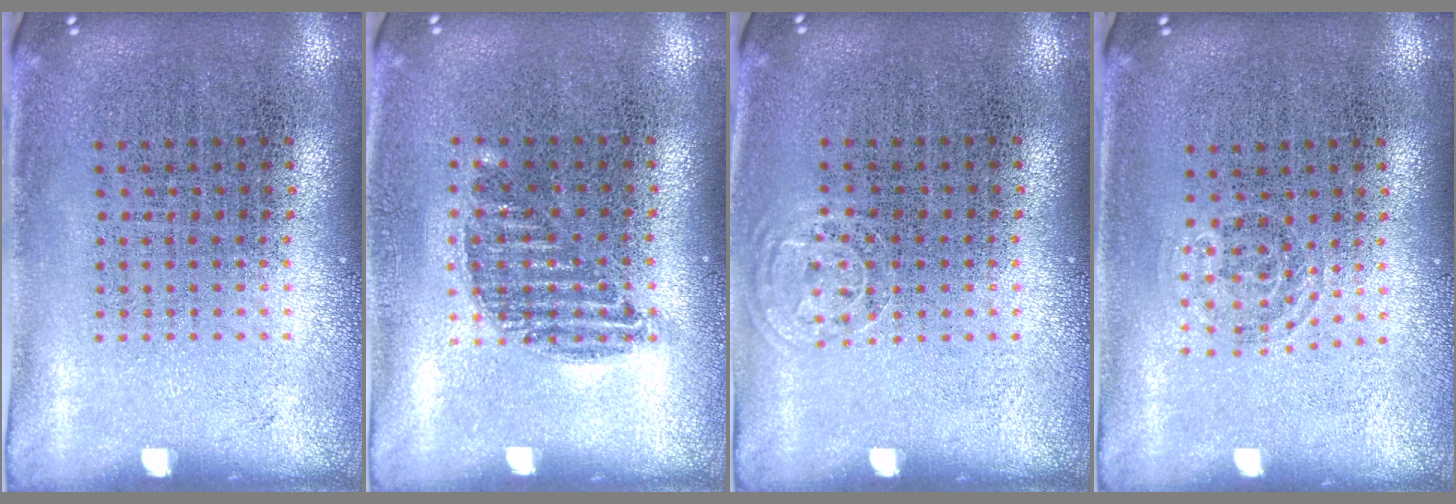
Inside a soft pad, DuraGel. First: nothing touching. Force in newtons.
{"total": 0.9, "press": 0.8, "slide": 0.4}
{"total": 0.7, "press": 0.6, "slide": 0.3}
{"total": 0.7, "press": 0.5, "slide": 0.5}